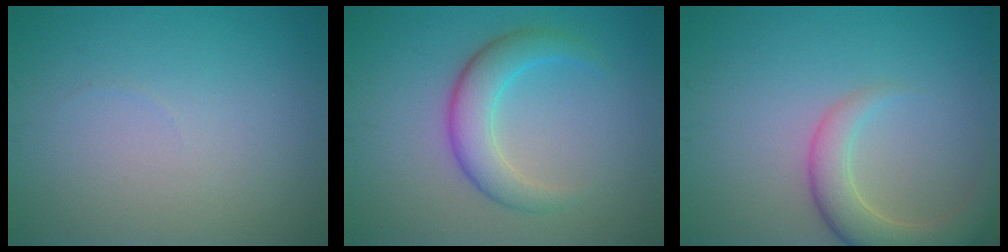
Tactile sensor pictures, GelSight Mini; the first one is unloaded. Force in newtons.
{"total": 4.2, "press": 4.2, "slide": 0.1}
{"total": 4.5, "press": 4.5, "slide": 0.5}